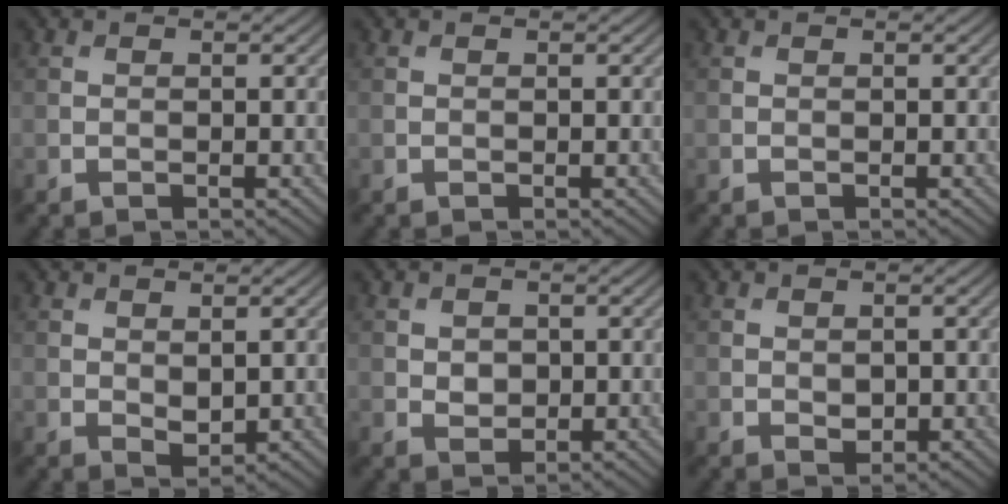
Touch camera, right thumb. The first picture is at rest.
{"total": 0.0}
{"total": 0.0}
{"total": 1.9, "force": [0.6, 1.1, 1.4], "torque": [-0.027, -0.008, 0.018]}
{"total": 1.7, "force": [0.3, 1.4, 0.8], "torque": [-0.022, -0.005, 0.009]}
{"total": 1.4, "force": [0.0, 1.0, 1.0], "torque": [-0.018, -0.005, 0.006]}